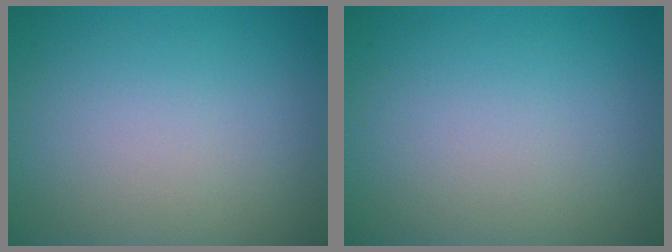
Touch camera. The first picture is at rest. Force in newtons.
{"total": 0.0}